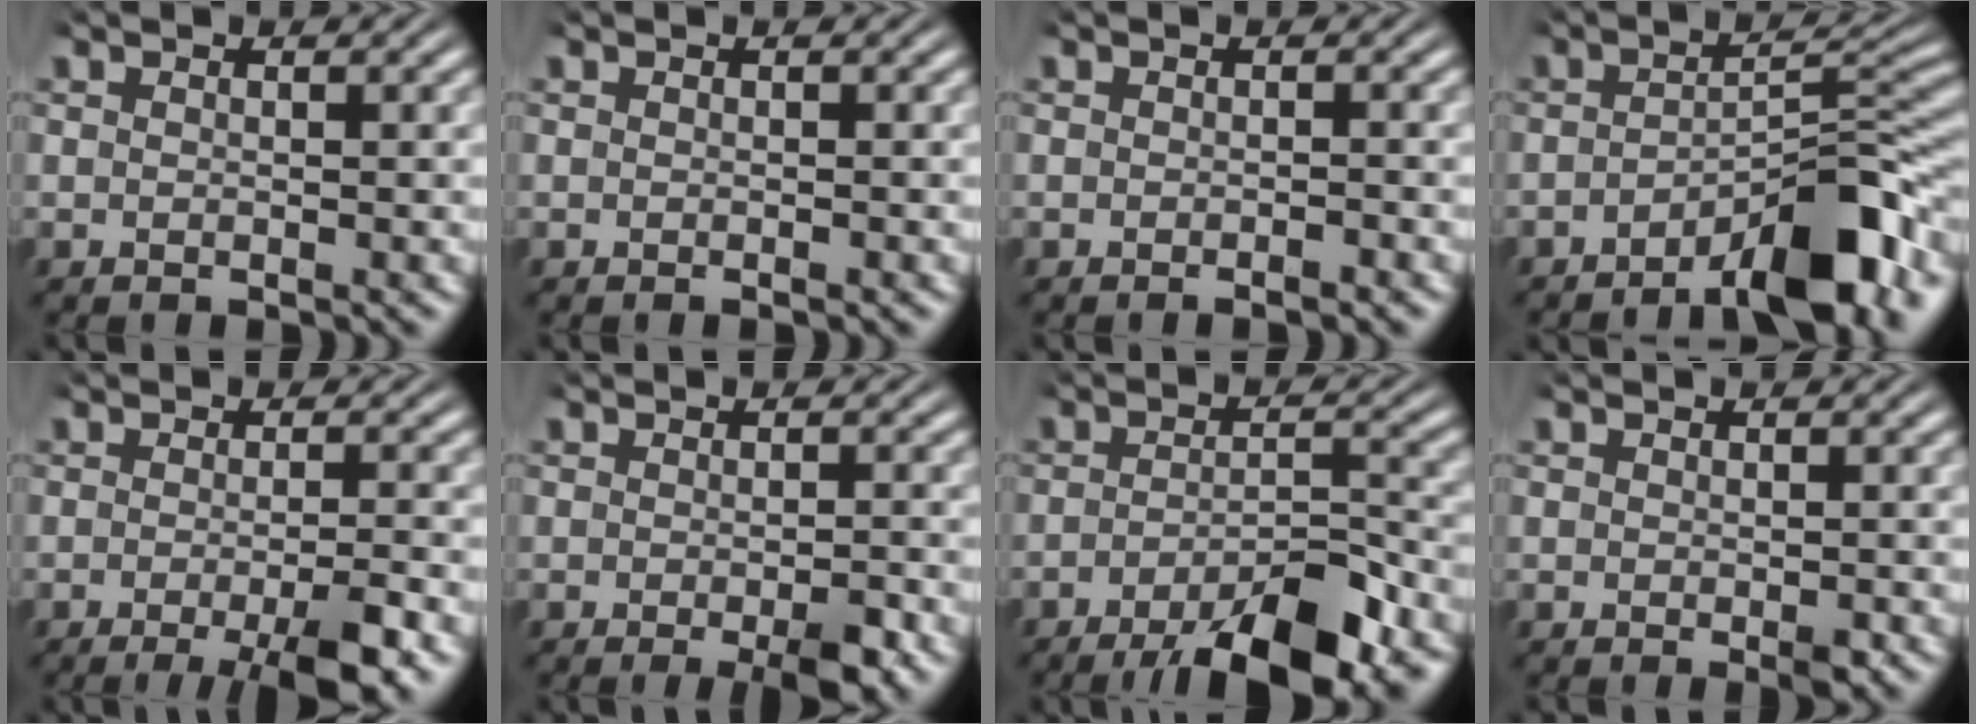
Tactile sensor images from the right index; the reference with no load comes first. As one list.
[{"total": 0.0}, {"total": 0.9, "force": [-0.8, -0.2, 0.3], "torque": [-0.004, 0.004, -0.018]}, {"total": 6.8, "force": [-4.1, 1.1, 5.3], "torque": [-0.071, -0.003, -0.064]}, {"total": 5.2, "force": [-3.1, 1.2, 4.0], "torque": [-0.055, -0.008, -0.049]}, {"total": 2.7, "force": [-1.6, 0.6, 2.0], "torque": [-0.028, -0.004, -0.027]}, {"total": 8.4, "force": [-6.0, 2.2, 5.5], "torque": [-0.067, -0.008, -0.092]}, {"total": 0.8, "force": [-0.4, 0.1, 0.6], "torque": [-0.008, 0.000, -0.008]}]